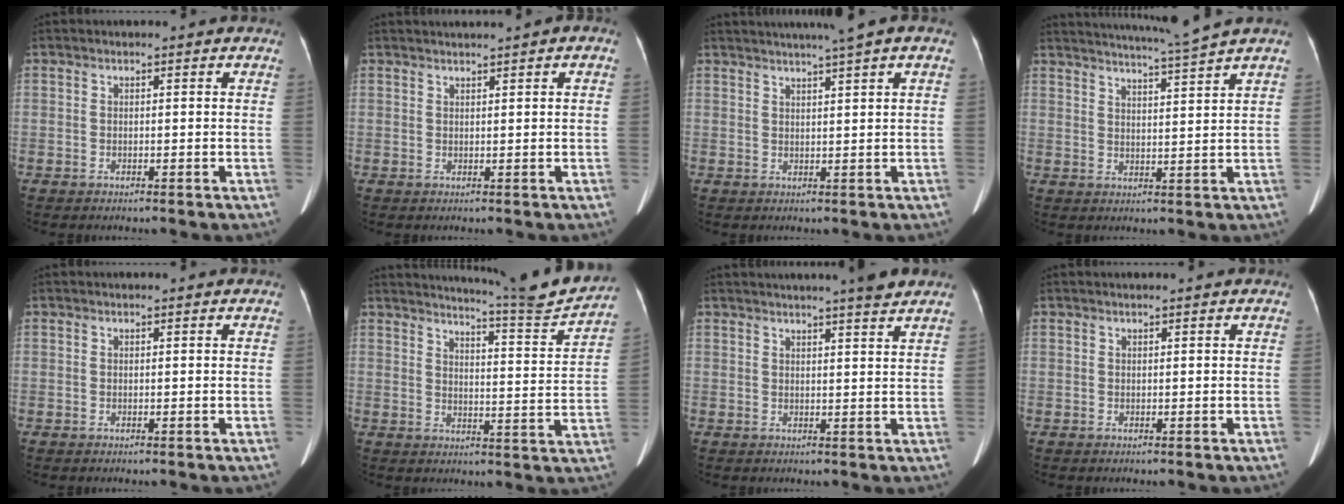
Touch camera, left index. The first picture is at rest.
{"total": 1.8, "force": [1.2, -0.1, 1.4], "torque": [-0.026, 0.016, 0.019]}
{"total": 6.6, "force": [4.8, -0.7, 4.6], "torque": [-0.069, 0.022, 0.065]}
{"total": 8.4, "force": [7.5, -2.5, 2.9], "torque": [-0.049, -0.021, 0.114]}
{"total": 0.0}
{"total": 12.1, "force": [11.6, -2.1, 2.5], "torque": [-0.050, -0.053, 0.158]}
{"total": 6.0, "force": [5.2, -0.7, 3.0], "torque": [-0.042, 0.003, 0.061]}
{"total": 0.7, "force": [-0.7, -0.1, -0.2], "torque": [0.000, 0.007, -0.001]}